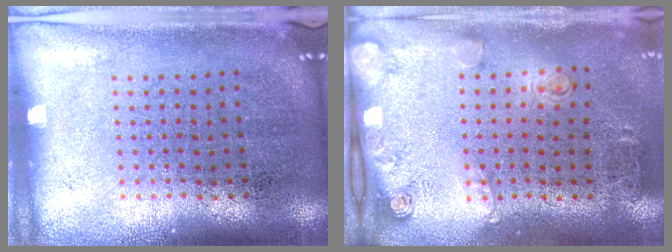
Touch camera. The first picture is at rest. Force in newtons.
{"total": 2.0, "press": 1.2, "slide": 1.6}